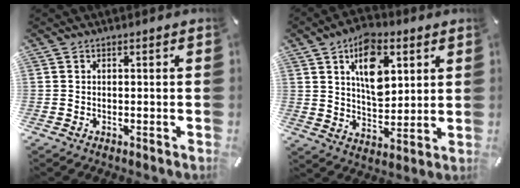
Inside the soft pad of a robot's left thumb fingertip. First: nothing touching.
{"total": 13.3, "force": [5.8, 8.0, 9.0], "torque": [-0.132, -0.016, 0.101]}